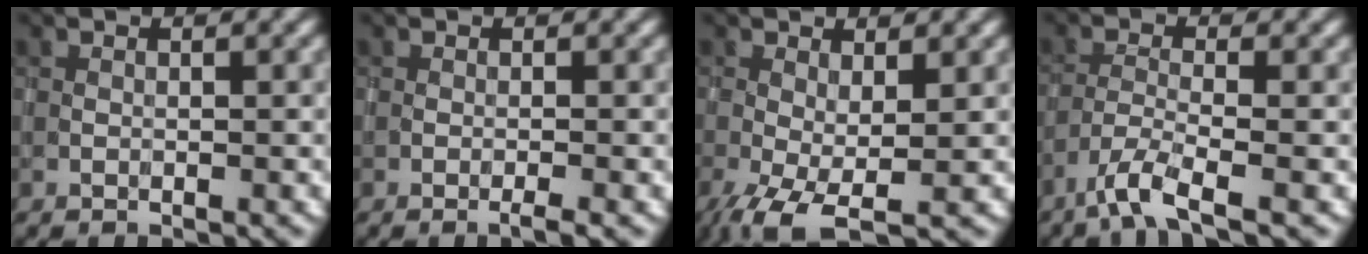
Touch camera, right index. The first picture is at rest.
{"total": 1.2, "force": [-0.5, 0.1, 1.0], "torque": [-0.011, 0.001, -0.012]}
{"total": 4.8, "force": [-2.1, 1.6, 4.0], "torque": [-0.091, -0.014, -0.040]}
{"total": 3.5, "force": [-2.5, 0.5, 2.5], "torque": [-0.052, -0.002, -0.061]}